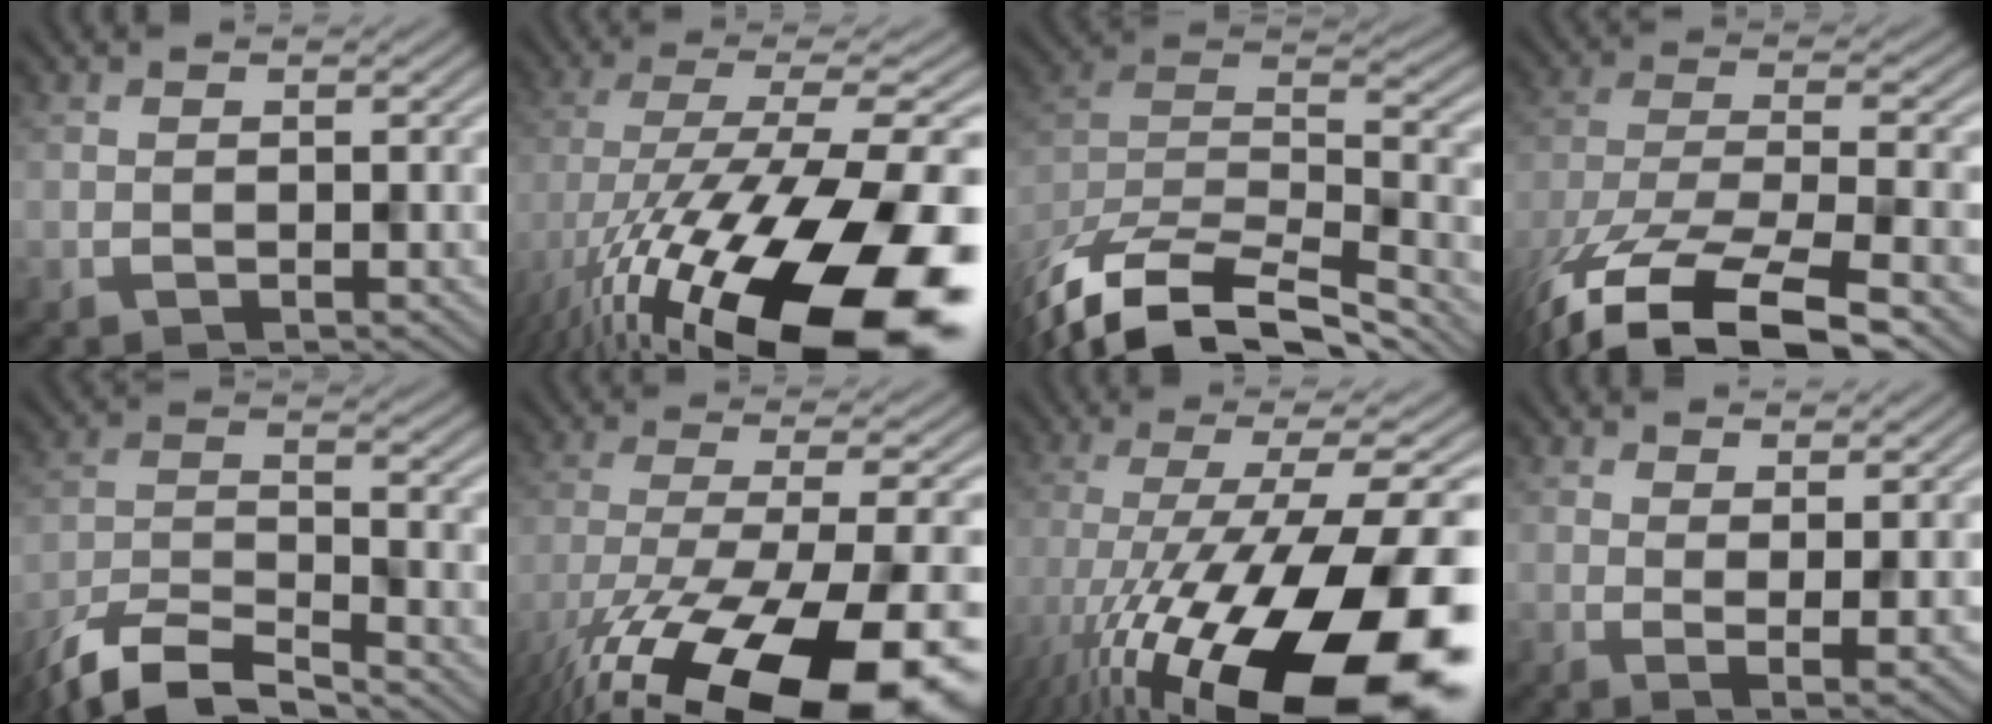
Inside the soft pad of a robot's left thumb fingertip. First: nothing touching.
{"total": 19.2, "force": [-9.8, 6.4, 15.2], "torque": [-0.260, -0.031, -0.137]}
{"total": 14.2, "force": [-12.4, 4.1, 5.6], "torque": [-0.141, -0.011, -0.205]}
{"total": 13.4, "force": [-10.4, 3.8, 7.6], "torque": [-0.172, -0.030, -0.165]}
{"total": 9.6, "force": [-8.9, 2.0, 3.2], "torque": [-0.067, -0.014, -0.160]}
{"total": 17.8, "force": [-11.6, 5.1, 12.5], "torque": [-0.211, -0.039, -0.163]}
{"total": 20.3, "force": [-9.9, 5.4, 16.9], "torque": [-0.248, -0.021, -0.145]}
{"total": 3.0, "force": [2.1, 0.4, 2.1], "torque": [-0.039, -0.004, 0.055]}